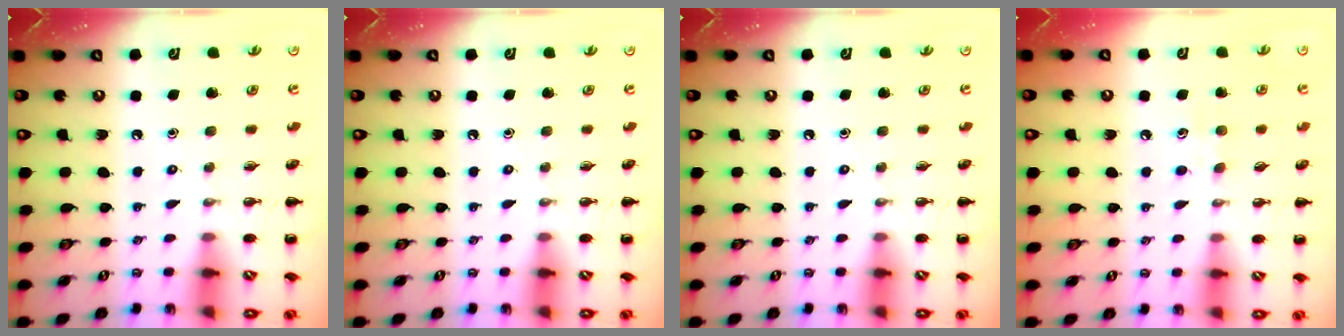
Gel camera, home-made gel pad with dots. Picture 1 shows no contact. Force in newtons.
{"total": 0.0}
{"total": 0.0}
{"total": 5.7, "press": 5.5, "slide": 1.5}